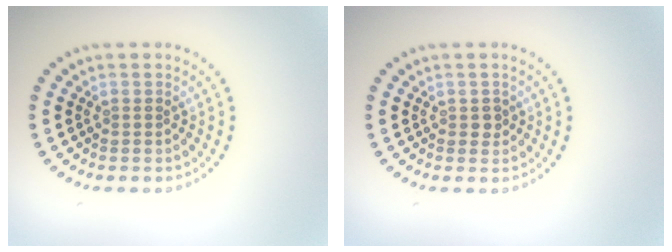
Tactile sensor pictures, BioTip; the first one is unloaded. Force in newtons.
{"total": 0.8, "press": 0.8, "slide": 0.2}